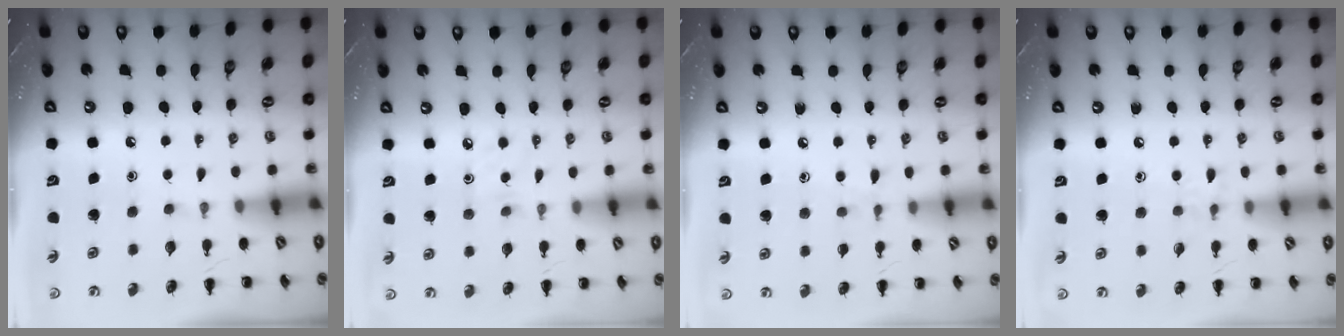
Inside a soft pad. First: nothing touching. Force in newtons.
{"total": 2.7, "press": 2.5, "slide": 0.9}
{"total": 5.8, "press": 5.4, "slide": 2.2}
{"total": 6.0, "press": 5.7, "slide": 2.1}